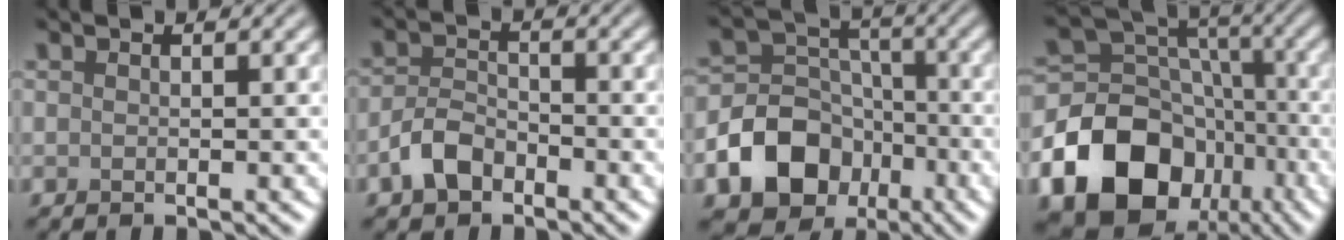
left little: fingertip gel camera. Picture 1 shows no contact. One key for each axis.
{"total": 3.0, "fx": -1.9, "fy": 1.7, "fz": 1.5, "tx": -0.029, "ty": 0.007, "tz": -0.044}
{"total": 14.0, "fx": -6.8, "fy": 11.2, "fz": 4.8, "tx": -0.093, "ty": -0.045, "tz": -0.129}
{"total": 19.4, "fx": -9.5, "fy": 14.9, "fz": 7.9, "tx": -0.154, "ty": -0.045, "tz": -0.168}